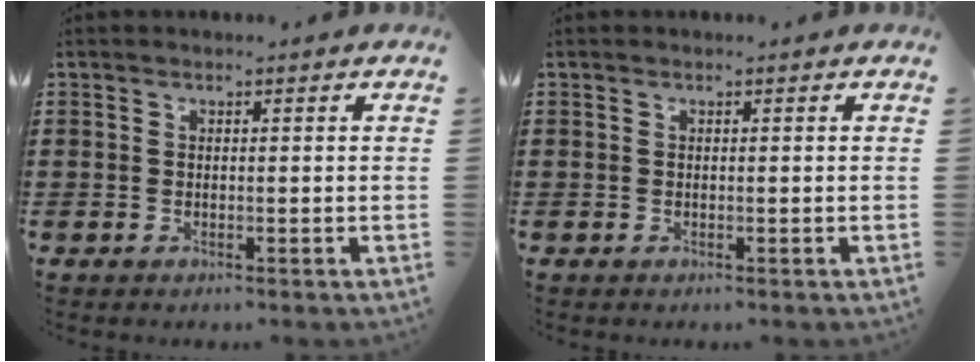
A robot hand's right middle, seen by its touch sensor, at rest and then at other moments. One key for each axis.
{"total": 0.0}